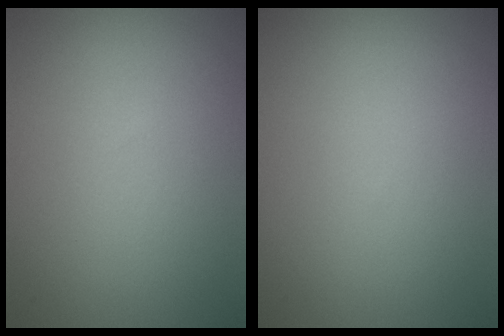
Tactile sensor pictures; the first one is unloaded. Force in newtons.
{"total": 0.0}